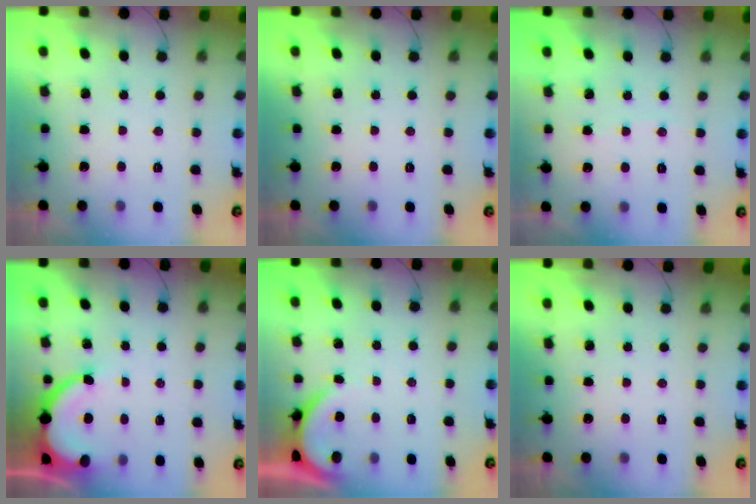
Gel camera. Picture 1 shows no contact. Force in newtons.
{"total": 0.0}
{"total": 2.3, "press": 2.3, "slide": 0.3}
{"total": 6.7, "press": 6.7, "slide": 0.7}
{"total": 2.9, "press": 2.8, "slide": 0.3}
{"total": 0.0}